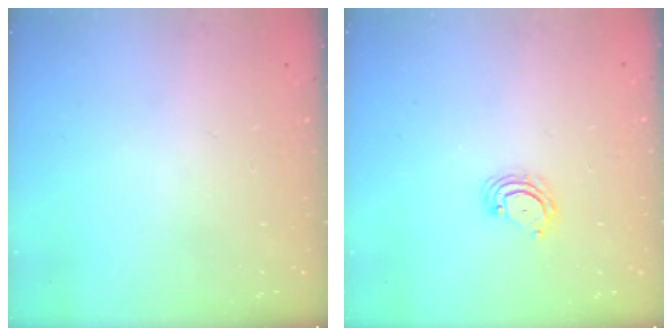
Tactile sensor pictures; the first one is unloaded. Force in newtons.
{"total": 5.0, "press": 4.9, "slide": 0.4}